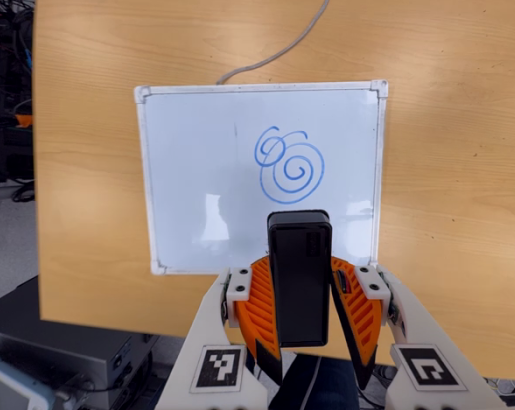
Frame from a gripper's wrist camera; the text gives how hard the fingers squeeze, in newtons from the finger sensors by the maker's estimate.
{"total": 6.5, "left": 6.3, "right": 6.6}